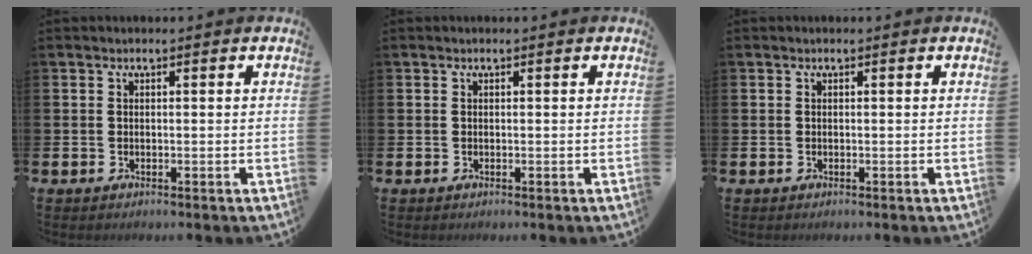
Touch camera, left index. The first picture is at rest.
{"total": 0.0}
{"total": 0.0}